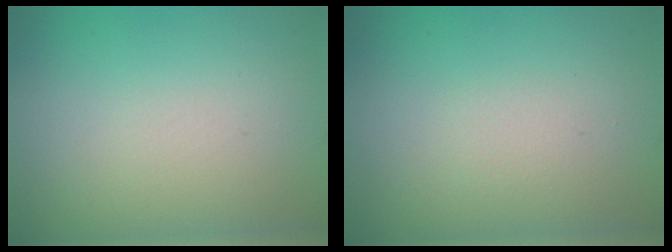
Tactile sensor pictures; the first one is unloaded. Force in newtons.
{"total": 0.5, "press": 0.5, "slide": 0.1}